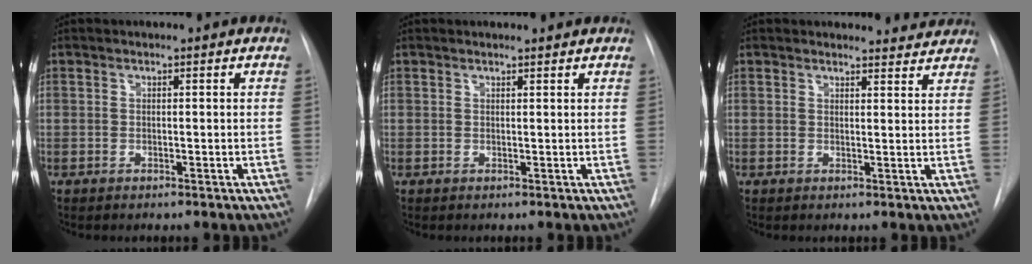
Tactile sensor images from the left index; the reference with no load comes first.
{"total": 1.4, "force": [1.4, 0.1, 0.0], "torque": [-0.010, 0.002, 0.020]}
{"total": 4.4, "force": [4.3, 1.0, -0.2], "torque": [0.006, -0.008, 0.035]}